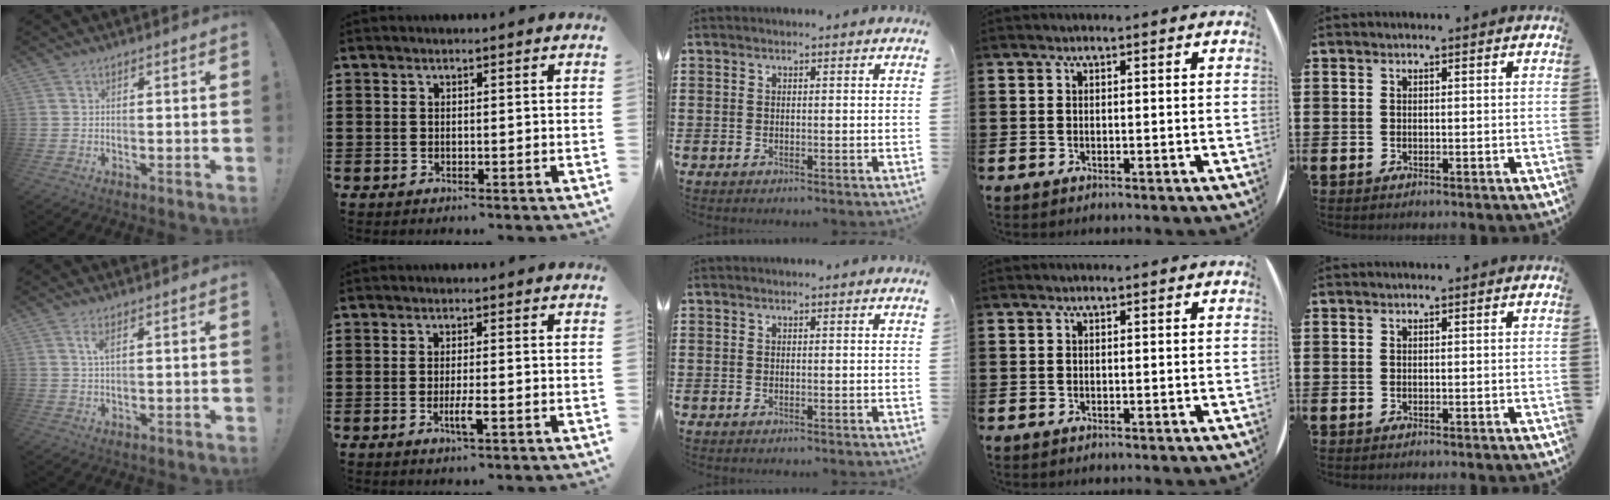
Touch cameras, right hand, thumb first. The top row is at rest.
{"thumb": {"total": 2.6, "force": [1.2, 0.6, 2.3], "torque": [-0.032, -0.004, 0.016]}, "index": {"total": 3.1, "force": [-1.2, 0.3, 2.8], "torque": [-0.055, -0.005, -0.023]}}